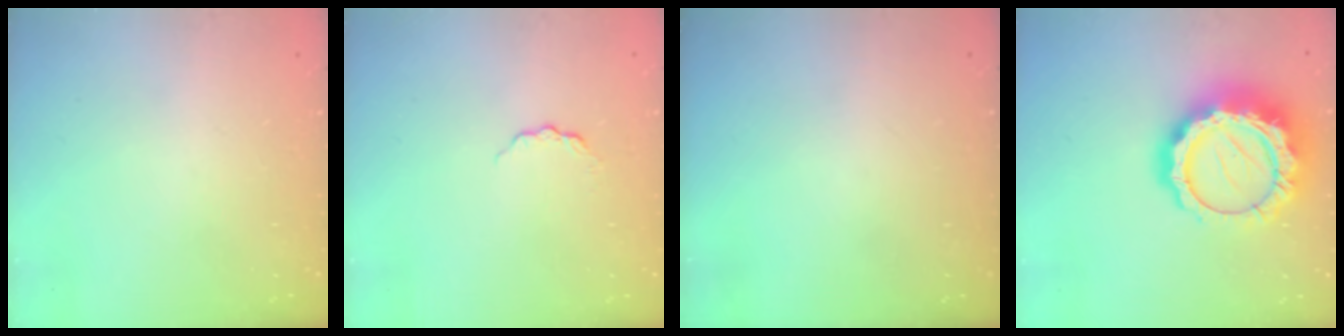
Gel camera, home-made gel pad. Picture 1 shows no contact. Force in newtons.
{"total": 3.5, "press": 3.5, "slide": 0.4}
{"total": 0.0}
{"total": 22.5, "press": 22.4, "slide": 1.9}